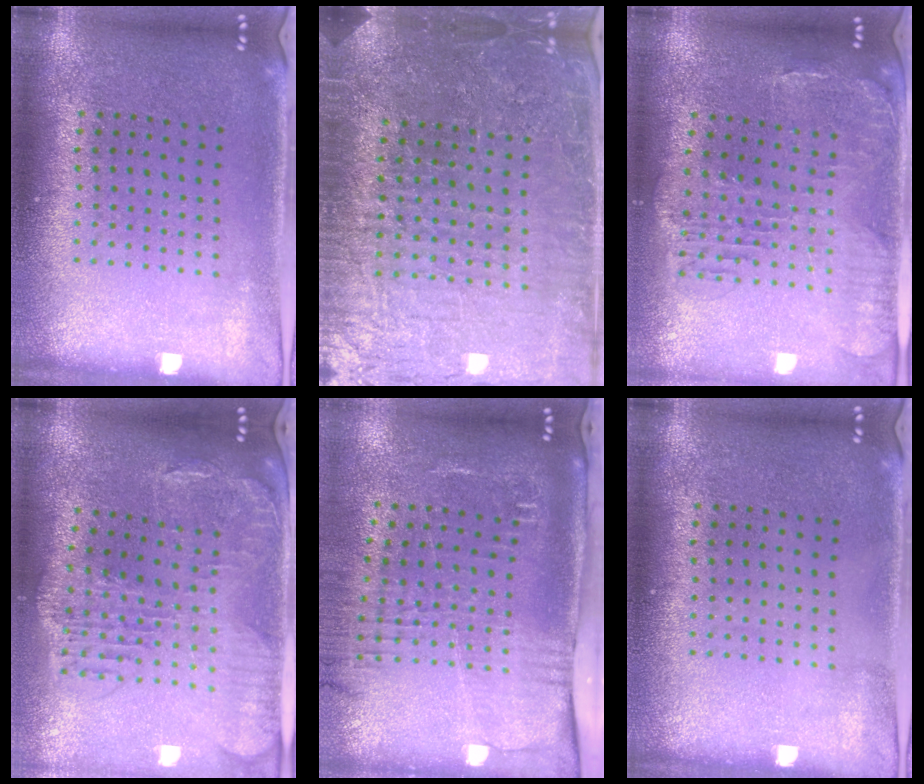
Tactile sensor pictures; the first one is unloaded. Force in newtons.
{"total": 5.4, "press": 4.9, "slide": 2.3}
{"total": 1.4, "press": 1.4, "slide": 0.4}
{"total": 1.9, "press": 1.8, "slide": 0.7}
{"total": 2.8, "press": 2.1, "slide": 1.7}
{"total": 0.0}